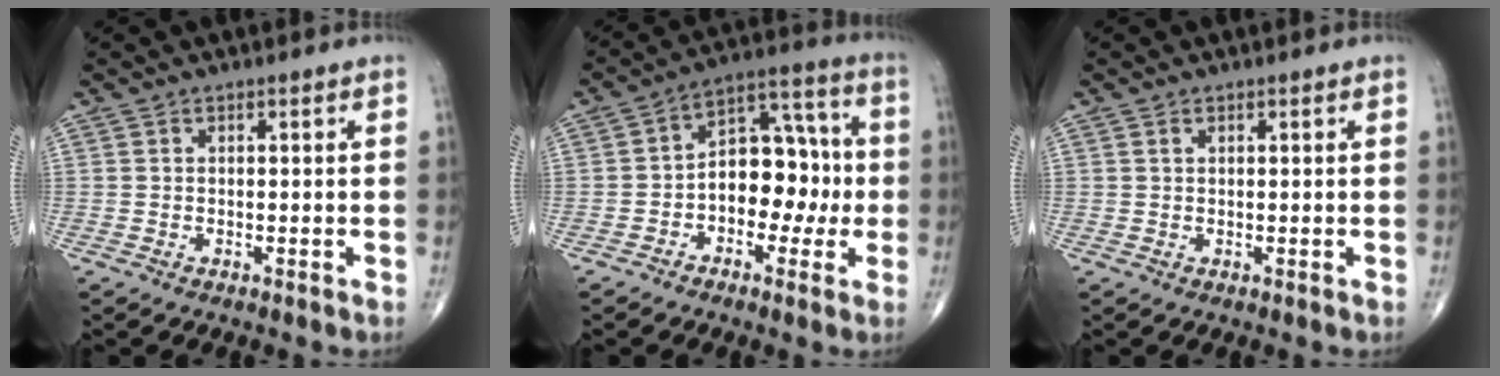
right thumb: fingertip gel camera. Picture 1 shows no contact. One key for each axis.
{"total": 12.3, "fx": -1.8, "fy": 8.2, "fz": 9.0, "tx": -0.095, "ty": 0.047, "tz": -0.039}
{"total": 0.6, "fx": 0.3, "fy": 0.3, "fz": 0.3, "tx": -0.007, "ty": 0.002, "tz": 0.007}